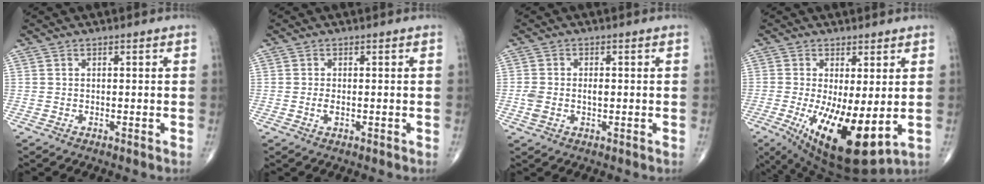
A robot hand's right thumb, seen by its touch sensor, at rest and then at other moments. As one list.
[{"total": 1.2, "force": [-0.2, 0.5, 1.1], "torque": [-0.024, -0.002, -0.005]}, {"total": 3.9, "force": [-0.3, 2.4, 3.1], "torque": [-0.072, 0.012, -0.003]}, {"total": 14.6, "force": [-2.4, 5.1, 13.5], "torque": [-0.234, -0.033, -0.019]}]